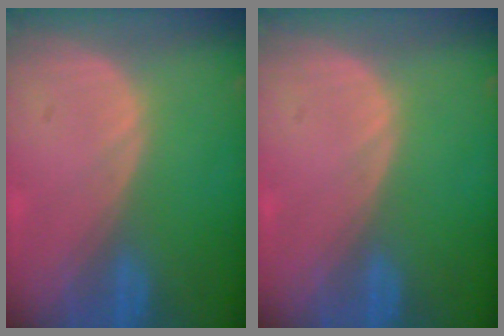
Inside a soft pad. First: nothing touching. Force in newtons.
{"total": 0.0}